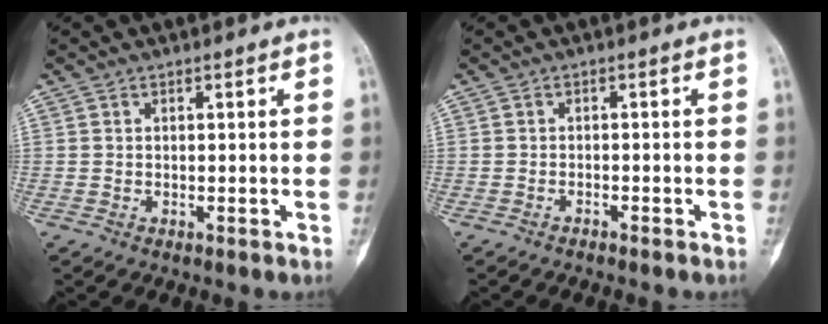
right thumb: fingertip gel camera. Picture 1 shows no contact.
{"total": 0.9, "force": [-0.8, 0.1, 0.4], "torque": [-0.012, 0.010, -0.011]}